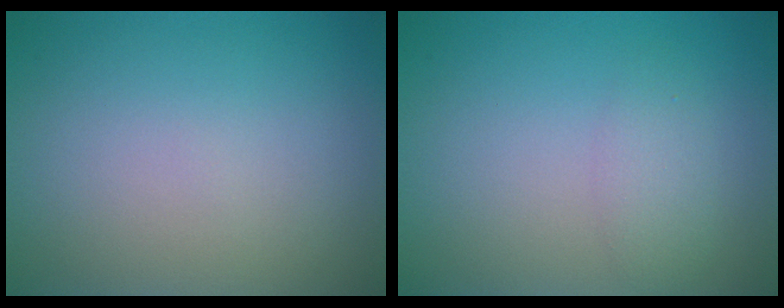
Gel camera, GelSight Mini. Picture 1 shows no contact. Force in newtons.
{"total": 1.7, "press": 1.7, "slide": 0.1}